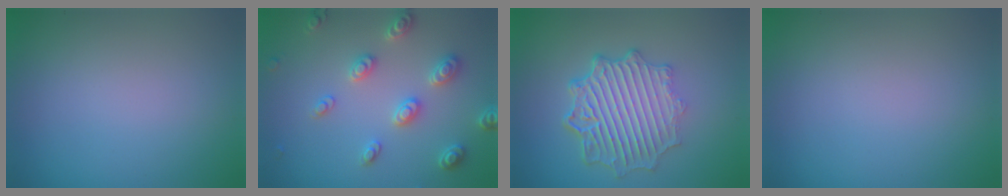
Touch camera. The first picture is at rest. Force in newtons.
{"total": 3.3, "press": 3.2, "slide": 0.9}
{"total": 6.9, "press": 5.3, "slide": 4.4}
{"total": 0.0}